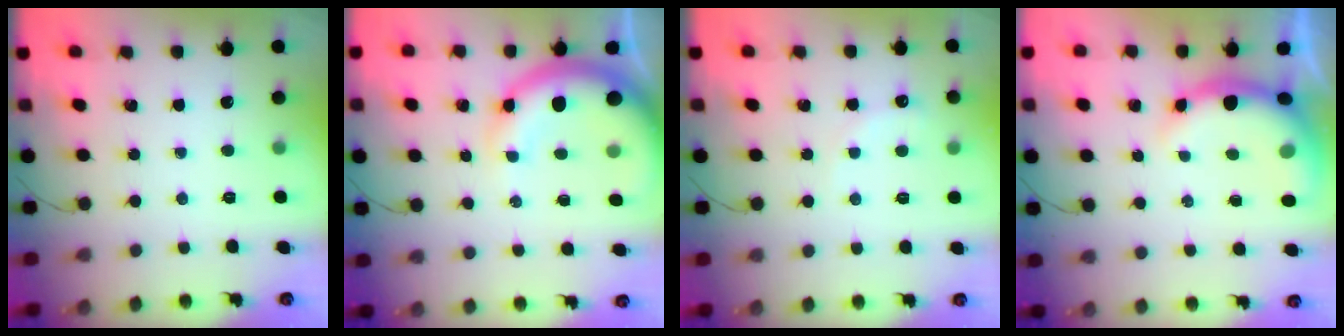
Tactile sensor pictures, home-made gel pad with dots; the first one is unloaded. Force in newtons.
{"total": 10.9, "press": 10.7, "slide": 2.4}
{"total": 5.4, "press": 5.2, "slide": 1.5}
{"total": 9.3, "press": 9.2, "slide": 1.8}